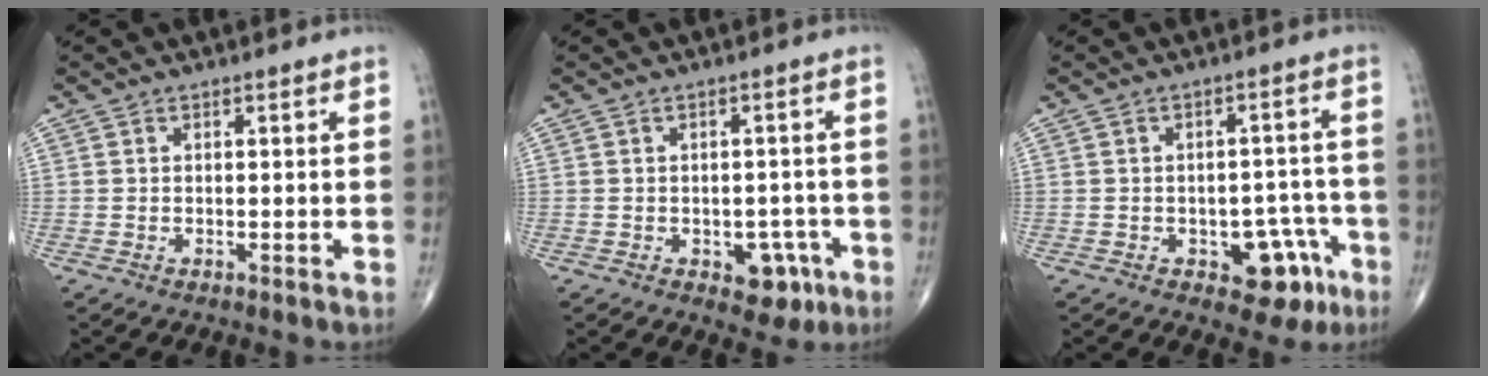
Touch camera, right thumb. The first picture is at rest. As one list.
[{"total": 3.8, "force": [-1.7, 2.6, 2.2], "torque": [-0.004, 0.010, -0.018]}, {"total": 8.3, "force": [-3.9, 5.0, 5.4], "torque": [-0.029, 0.035, -0.043]}]